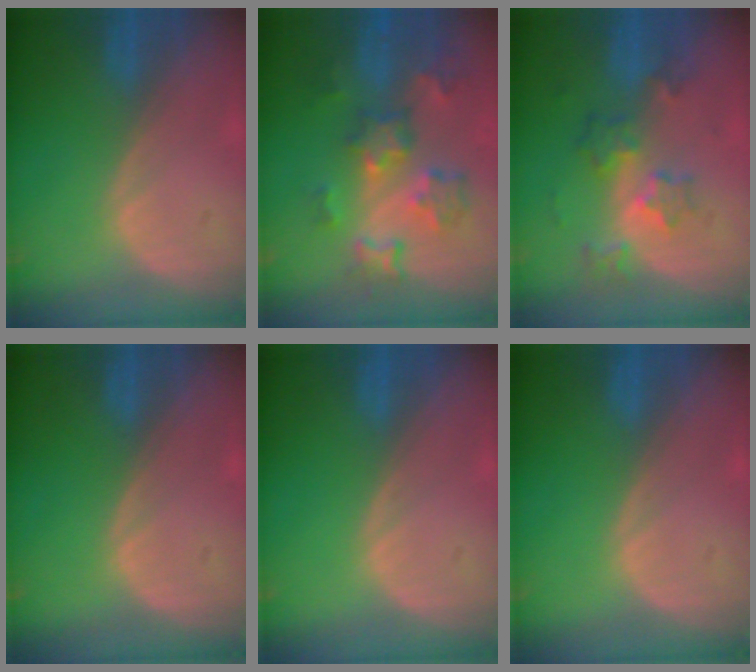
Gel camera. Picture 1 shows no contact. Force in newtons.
{"total": 9.2, "press": 8.1, "slide": 4.4}
{"total": 6.1, "press": 5.5, "slide": 2.5}
{"total": 0.0}
{"total": 0.0}
{"total": 0.0}